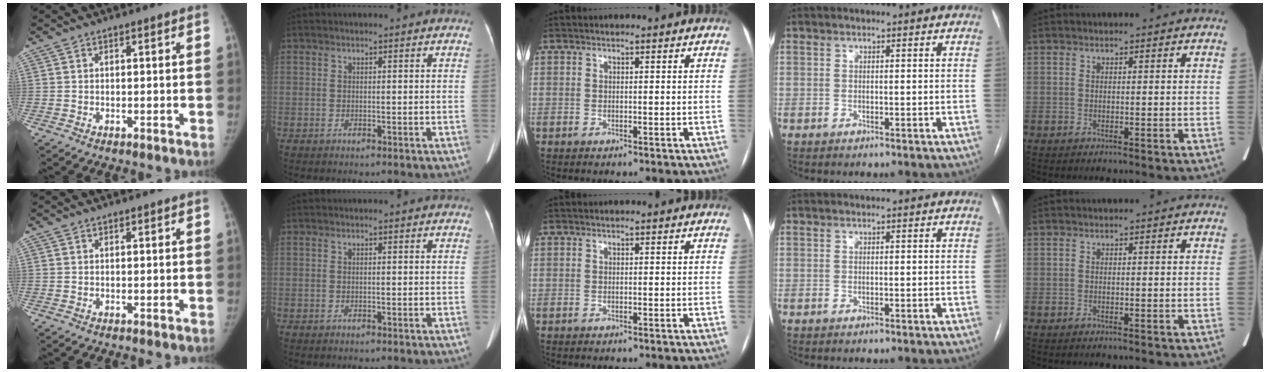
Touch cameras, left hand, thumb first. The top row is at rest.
{}